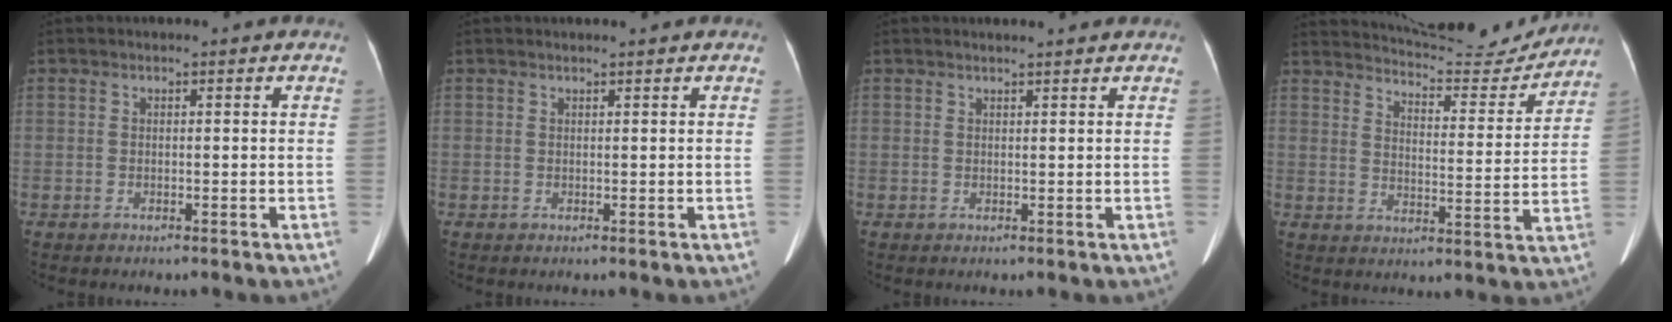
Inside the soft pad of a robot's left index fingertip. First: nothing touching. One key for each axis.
{"total": 1.1, "fx": 1.0, "fy": 0.0, "fz": 0.4, "tx": -0.009, "ty": 0.009, "tz": 0.017}
{"total": 2.7, "fx": 2.5, "fy": 0.3, "fz": 0.9, "tx": -0.015, "ty": 0.011, "tz": 0.032}
{"total": 17.0, "fx": 16.5, "fy": 2.1, "fz": 3.7, "tx": -0.049, "ty": -0.036, "tz": 0.215}